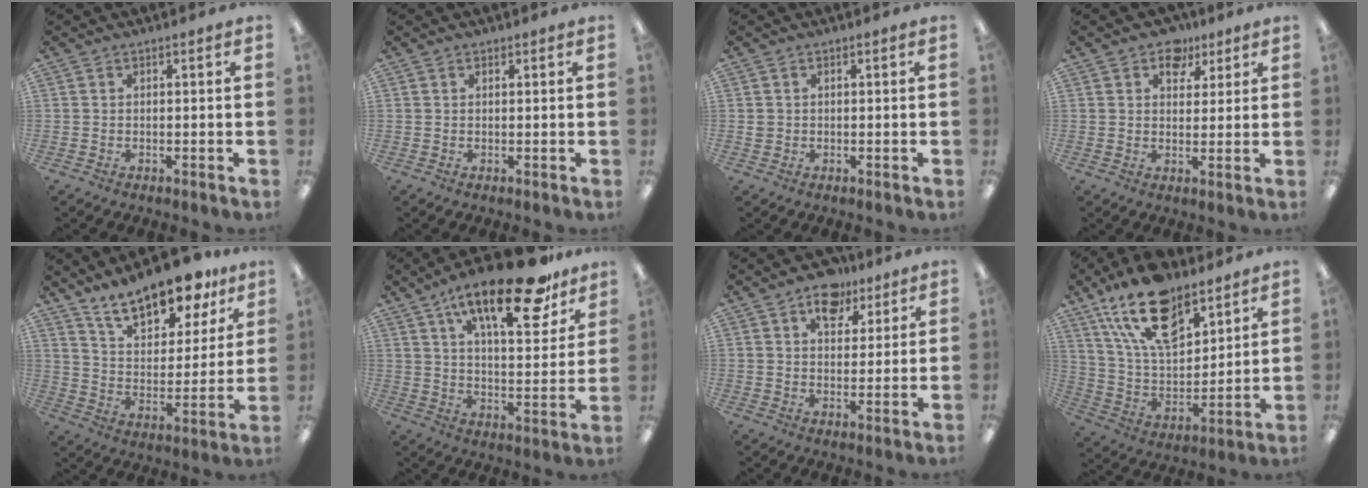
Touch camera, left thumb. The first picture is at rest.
{"total": 0.8, "force": [0.5, 0.5, 0.3], "torque": [0.001, -0.001, 0.007]}
{"total": 1.2, "force": [0.2, 1.1, 0.2], "torque": [-0.005, 0.005, 0.003]}
{"total": 7.1, "force": [4.6, 4.7, 2.6], "torque": [-0.020, -0.016, 0.078]}
{"total": 17.2, "force": [13.8, 6.6, 7.8], "torque": [-0.133, -0.087, 0.241]}
{"total": 22.4, "force": [14.6, 7.5, 15.3], "torque": [-0.231, -0.085, 0.237]}
{"total": 9.6, "force": [6.1, 5.8, 4.6], "torque": [-0.045, -0.028, 0.103]}
{"total": 19.2, "force": [12.6, 9.4, 11.0], "torque": [-0.204, -0.055, 0.227]}